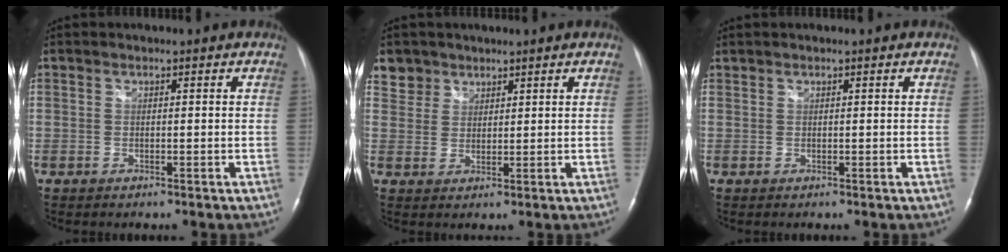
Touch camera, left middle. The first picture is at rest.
{"total": 3.9, "force": [2.8, 2.7, -0.5], "torque": [0.021, 0.003, 0.050]}
{"total": 0.0}